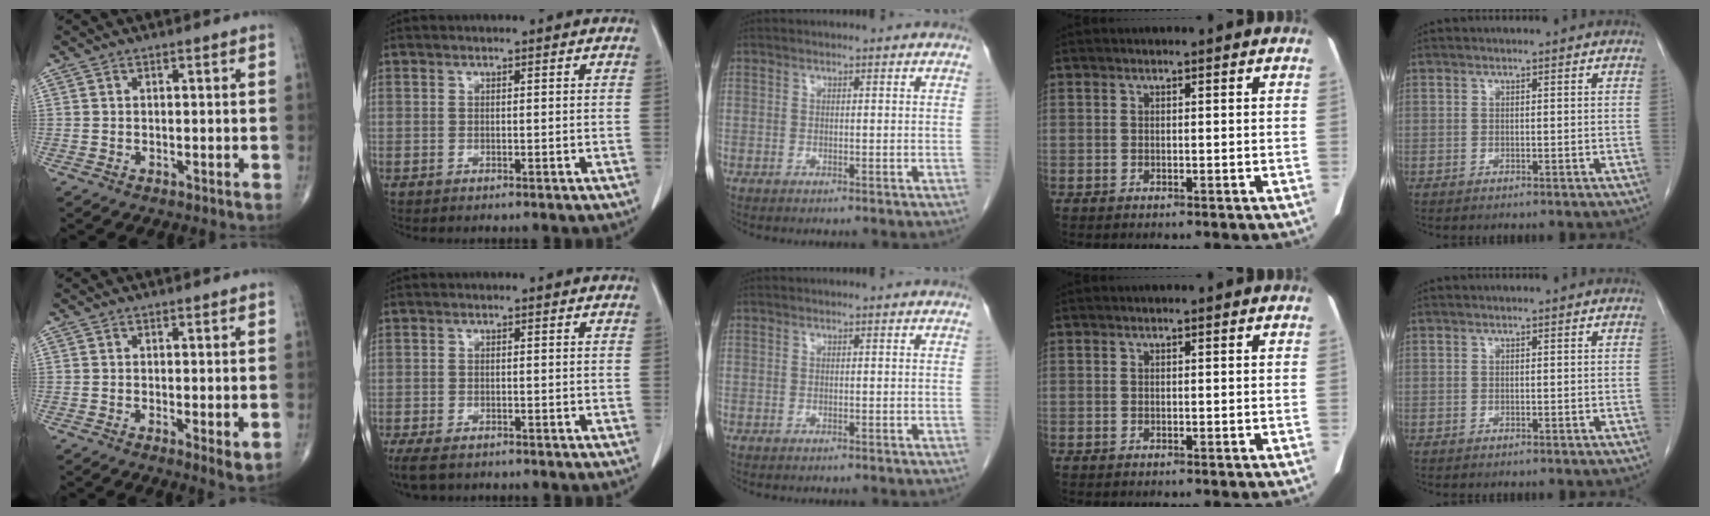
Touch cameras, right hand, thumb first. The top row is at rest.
{"thumb": {"total": 2.9, "force": [-0.3, 0.8, 2.8], "torque": [-0.043, -0.012, -0.005]}, "index": {"total": 5.4, "force": [-4.2, 2.1, 2.8], "torque": [-0.050, -0.012, -0.070]}}